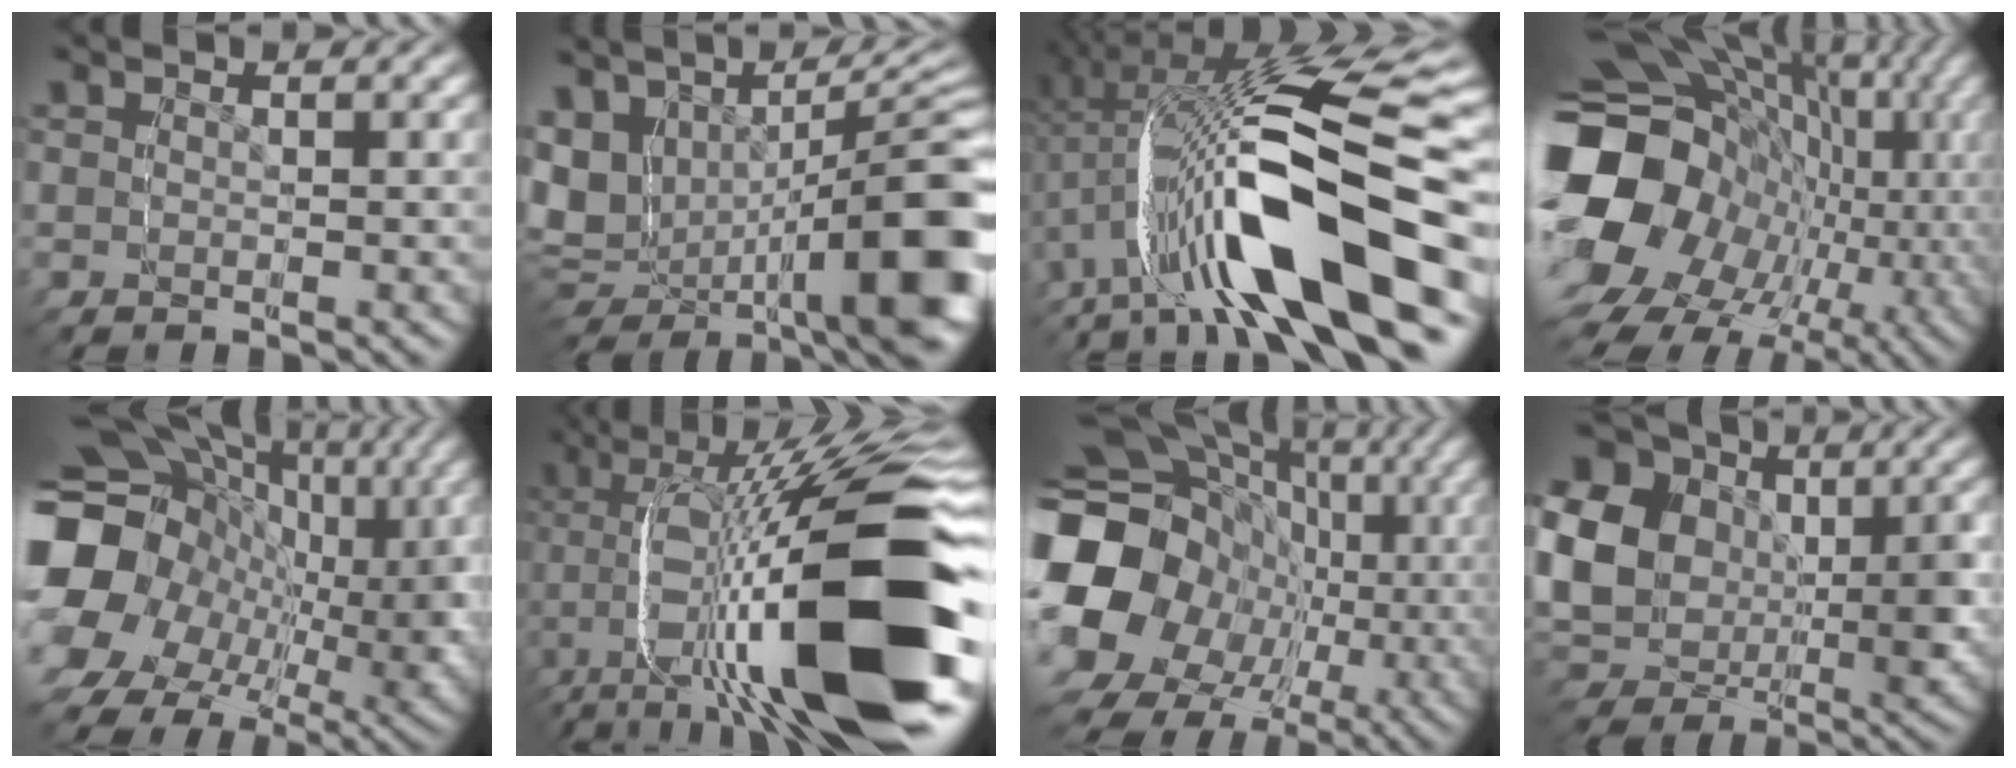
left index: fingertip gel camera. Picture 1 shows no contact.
{"total": 15.1, "force": [0.1, 10.0, 11.4], "torque": [-0.204, 0.003, -0.001]}
{"total": 13.6, "force": [-2.3, 5.2, 12.3], "torque": [-0.206, 0.017, -0.039]}
{"total": 23.6, "force": [-1.3, 17.6, 15.7], "torque": [-0.270, -0.040, -0.011]}
{"total": 19.4, "force": [-0.5, 15.2, 12.1], "torque": [-0.230, -0.033, -0.012]}
{"total": 18.8, "force": [-1.4, 7.9, 17.0], "torque": [-0.263, 0.020, -0.024]}
{"total": 19.0, "force": [-1.1, 15.8, 10.5], "torque": [-0.199, -0.037, -0.017]}
{"total": 16.5, "force": [1.9, 13.6, 9.2], "torque": [-0.201, -0.010, 0.016]}